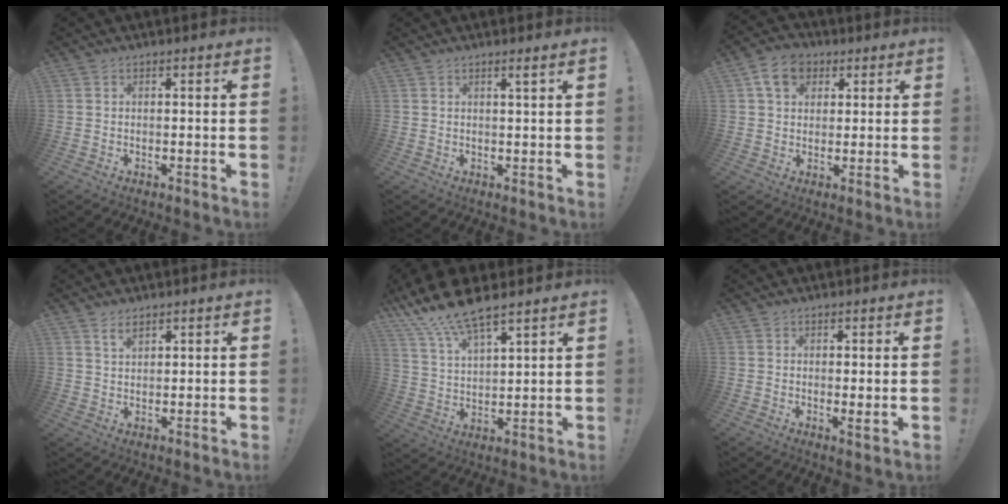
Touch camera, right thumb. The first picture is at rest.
{"total": 2.1, "force": [1.1, -0.5, 1.7], "torque": [-0.034, -0.002, 0.018]}
{"total": 9.0, "force": [3.8, 6.9, 4.3], "torque": [-0.073, 0.000, 0.075]}
{"total": 3.0, "force": [2.1, 1.4, 1.6], "torque": [-0.027, -0.010, 0.038]}
{"total": 12.4, "force": [10.2, 3.0, 6.3], "torque": [-0.135, -0.056, 0.186]}
{"total": 2.4, "force": [0.6, -0.1, 2.3], "torque": [-0.033, -0.007, 0.008]}